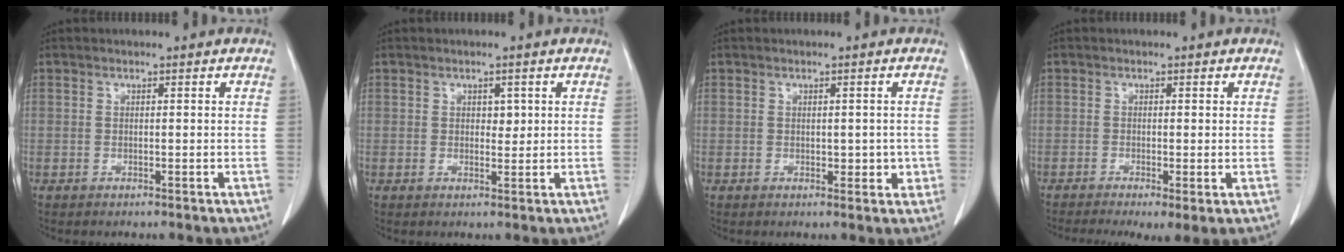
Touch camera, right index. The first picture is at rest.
{"total": 1.7, "force": [0.5, 1.1, 1.2], "torque": [-0.015, -0.002, 0.007]}
{"total": 2.7, "force": [-0.3, 1.6, 2.1], "torque": [-0.022, 0.003, 0.003]}
{"total": 6.2, "force": [-3.5, 1.7, 4.8], "torque": [-0.074, -0.020, -0.061]}